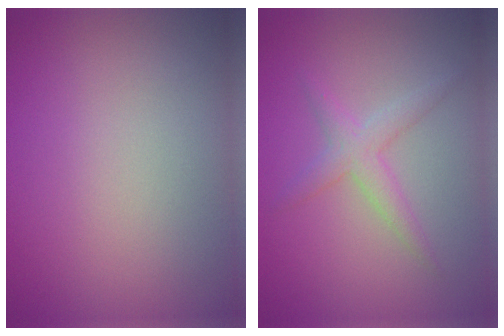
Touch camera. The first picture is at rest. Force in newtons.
{"total": 2.3, "press": 2.3, "slide": 0.1}